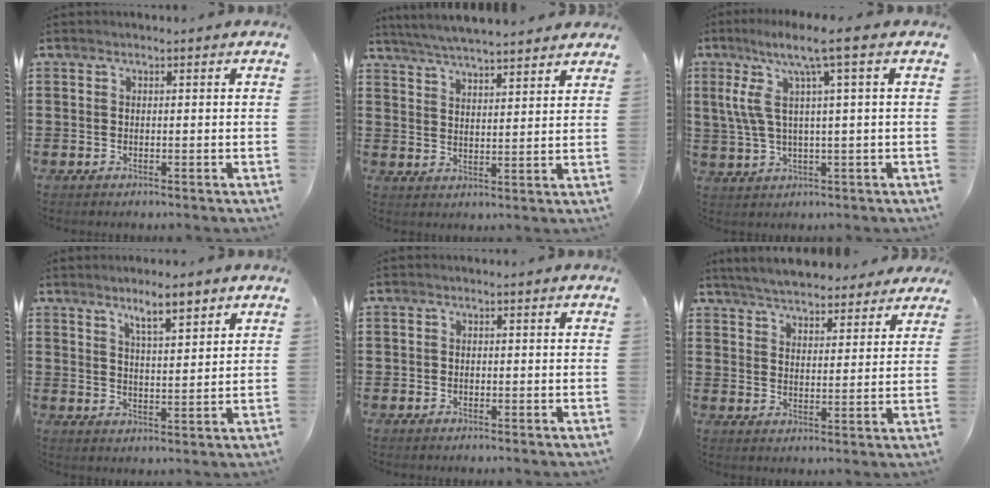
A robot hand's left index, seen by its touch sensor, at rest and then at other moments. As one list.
[{"total": 5.3, "force": [5.1, 0.0, 1.3], "torque": [-0.045, -0.021, 0.092]}, {"total": 9.2, "force": [3.3, 0.8, 8.5], "torque": [-0.193, -0.006, 0.045]}, {"total": 5.7, "force": [4.3, 0.8, 3.7], "torque": [-0.059, -0.013, 0.069]}, {"total": 0.7, "force": [-0.4, 0.6, 0.1], "torque": [-0.005, 0.002, -0.008]}, {"total": 5.4, "force": [5.3, 0.7, 1.0], "torque": [-0.042, -0.019, 0.095]}]